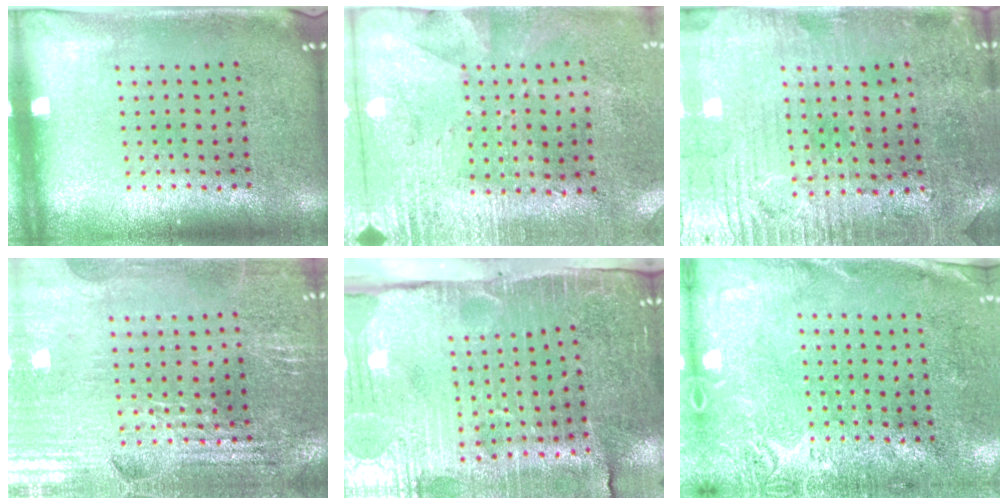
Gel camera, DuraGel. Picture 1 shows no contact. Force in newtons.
{"total": 2.8, "press": 2.2, "slide": 1.6}
{"total": 1.3, "press": 1.2, "slide": 0.6}
{"total": 2.8, "press": 2.8, "slide": 0.5}
{"total": 4.3, "press": 3.8, "slide": 1.8}
{"total": 2.8, "press": 2.3, "slide": 1.6}